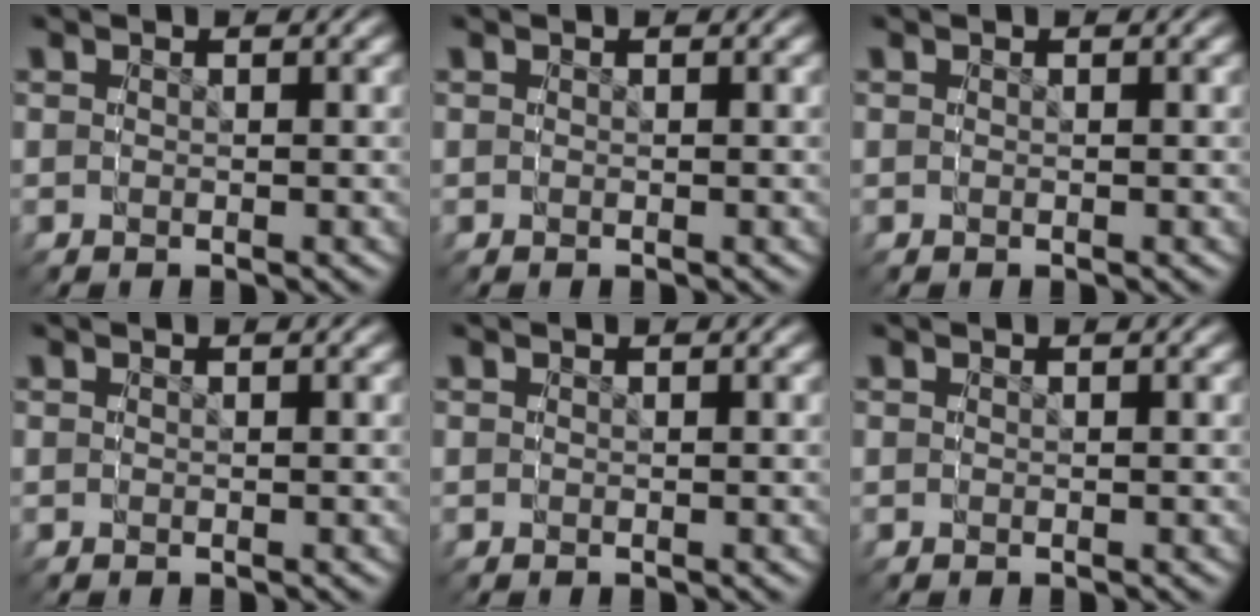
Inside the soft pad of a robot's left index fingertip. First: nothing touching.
{"total": 0.0}
{"total": 0.0}
{"total": 0.0}
{"total": 0.0}
{"total": 0.0}